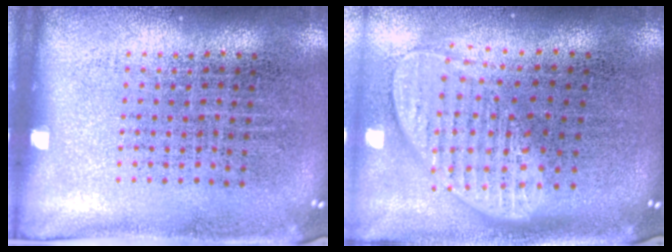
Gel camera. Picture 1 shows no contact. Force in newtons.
{"total": 2.0, "press": 1.5, "slide": 1.2}